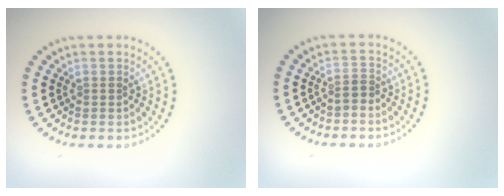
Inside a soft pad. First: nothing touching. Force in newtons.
{"total": 0.7, "press": 0.5, "slide": 0.6}